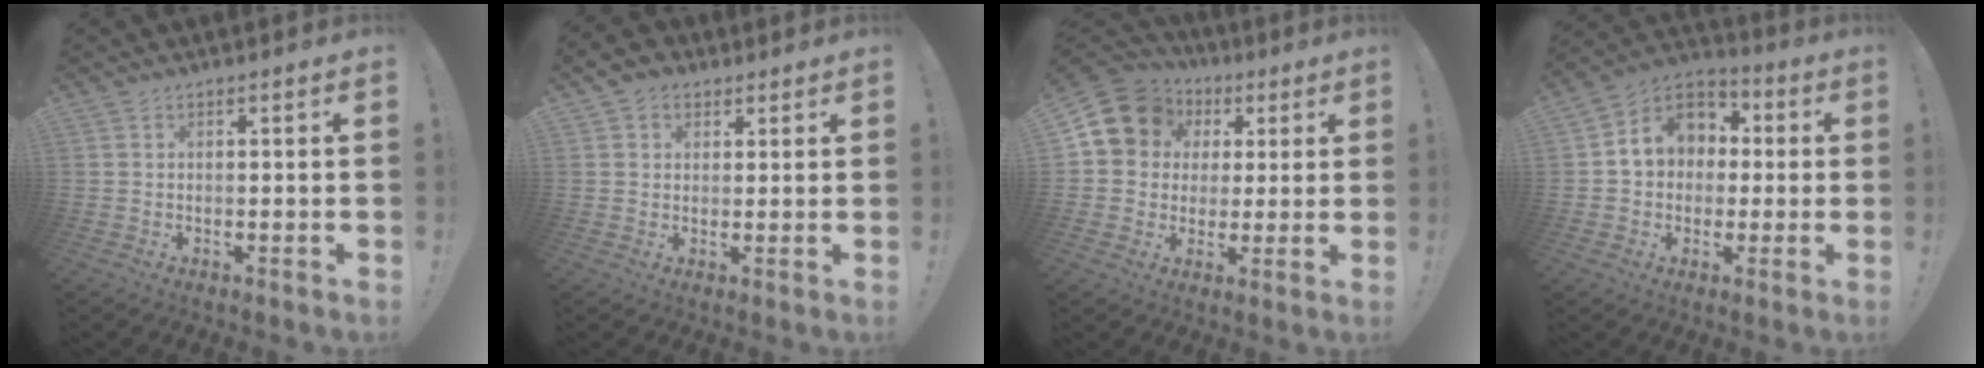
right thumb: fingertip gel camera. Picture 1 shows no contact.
{"total": 4.8, "force": [2.4, 3.8, 1.7], "torque": [-0.028, -0.003, 0.047]}
{"total": 11.6, "force": [3.7, 10.3, 3.9], "torque": [-0.063, -0.011, 0.081]}
{"total": 11.8, "force": [2.0, 10.2, 5.7], "torque": [-0.071, 0.002, 0.043]}